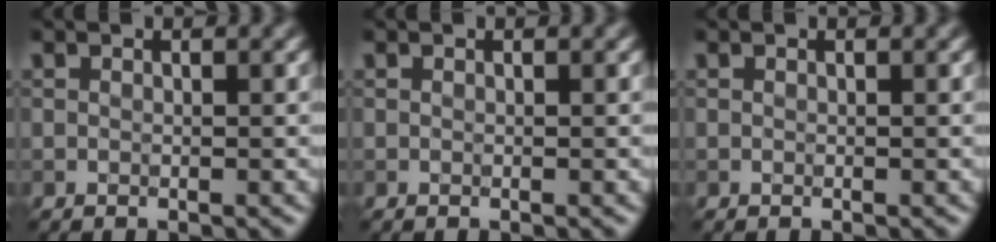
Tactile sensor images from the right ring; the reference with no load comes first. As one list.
[{"total": 0.0}, {"total": 0.0}]